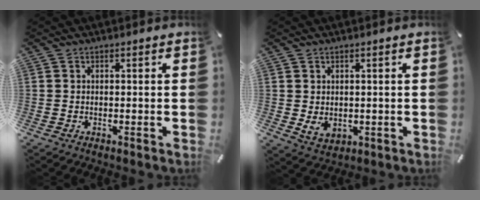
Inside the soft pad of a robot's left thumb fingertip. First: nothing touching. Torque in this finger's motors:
{"motor_torque": [0.03, 0.06, 0.27, -0.11, 0.01]}